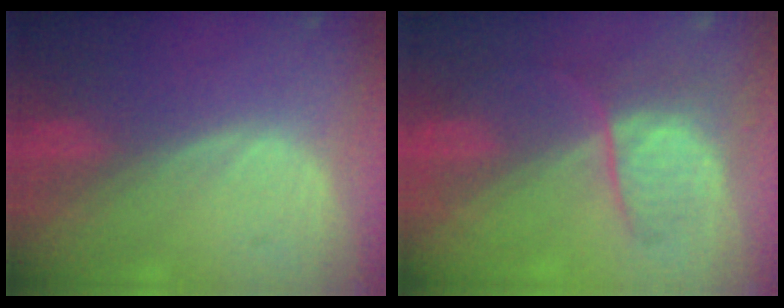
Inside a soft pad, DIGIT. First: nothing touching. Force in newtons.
{"total": 6.6, "press": 6.2, "slide": 2.3}